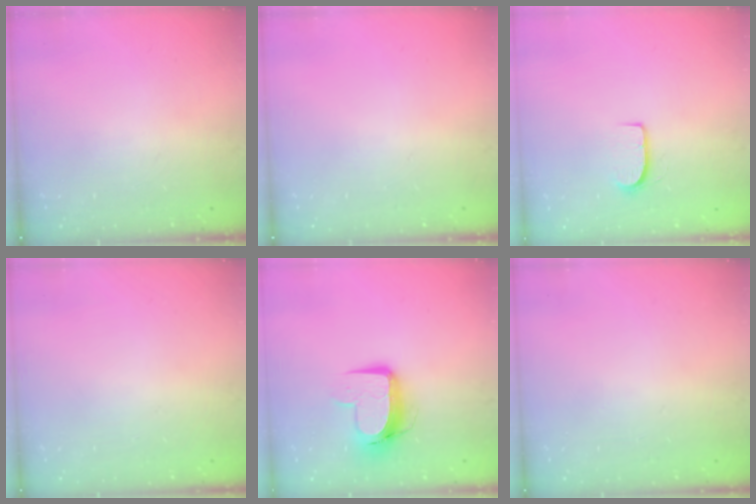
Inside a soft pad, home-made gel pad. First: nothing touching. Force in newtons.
{"total": 0.0}
{"total": 7.0, "press": 7.0, "slide": 0.5}
{"total": 0.0}
{"total": 11.3, "press": 11.2, "slide": 1.3}
{"total": 0.0}